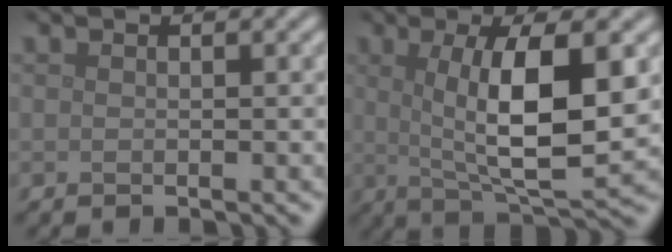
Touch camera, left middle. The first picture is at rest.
{"total": 8.5, "force": [1.2, 2.3, 8.1], "torque": [-0.131, -0.009, 0.026]}